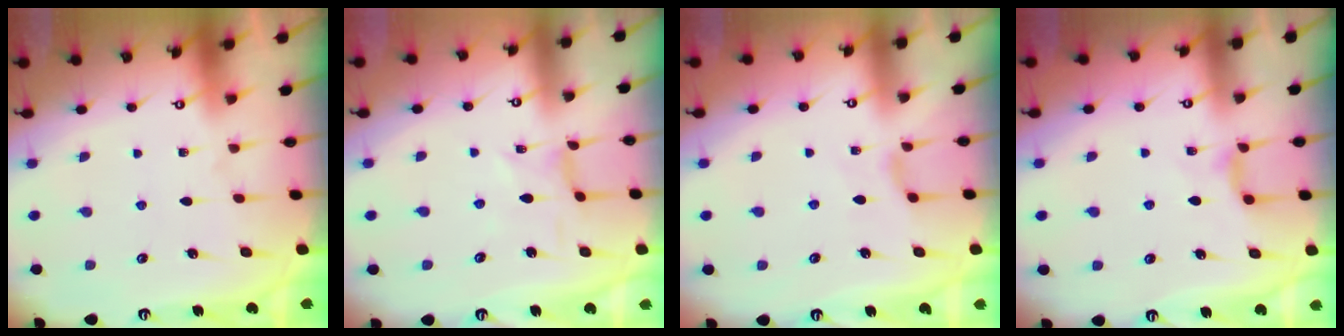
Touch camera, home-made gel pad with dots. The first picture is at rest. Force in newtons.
{"total": 0.9, "press": 0.9, "slide": 0.3}
{"total": 2.7, "press": 2.7, "slide": 0.6}
{"total": 5.0, "press": 5.0, "slide": 0.7}